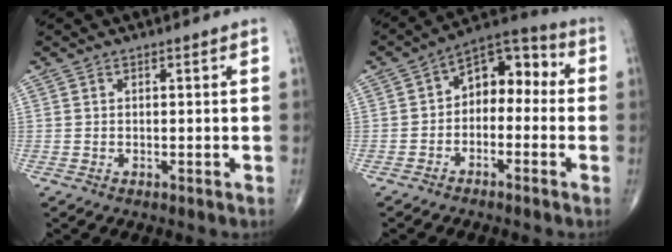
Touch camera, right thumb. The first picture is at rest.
{"total": 9.6, "force": [-0.7, 6.4, 7.1], "torque": [-0.067, 0.048, -0.032]}